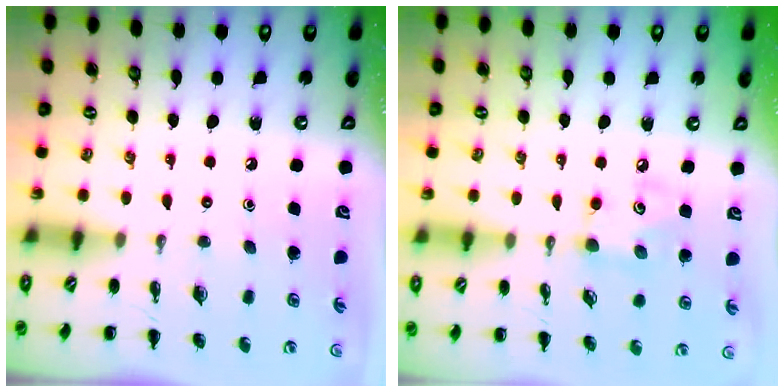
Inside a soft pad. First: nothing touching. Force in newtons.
{"total": 5.1, "press": 5.0, "slide": 0.7}